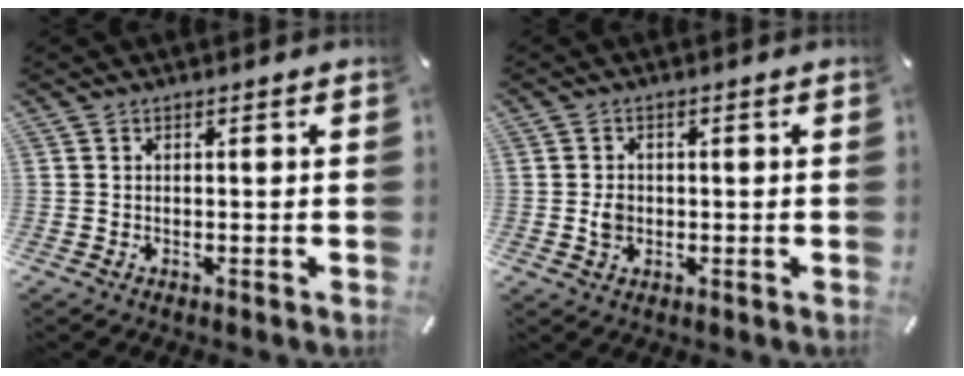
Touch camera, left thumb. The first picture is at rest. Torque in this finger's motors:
{"motor_torque": [0.29, 0.44, 0.30, -0.37, 0.00]}